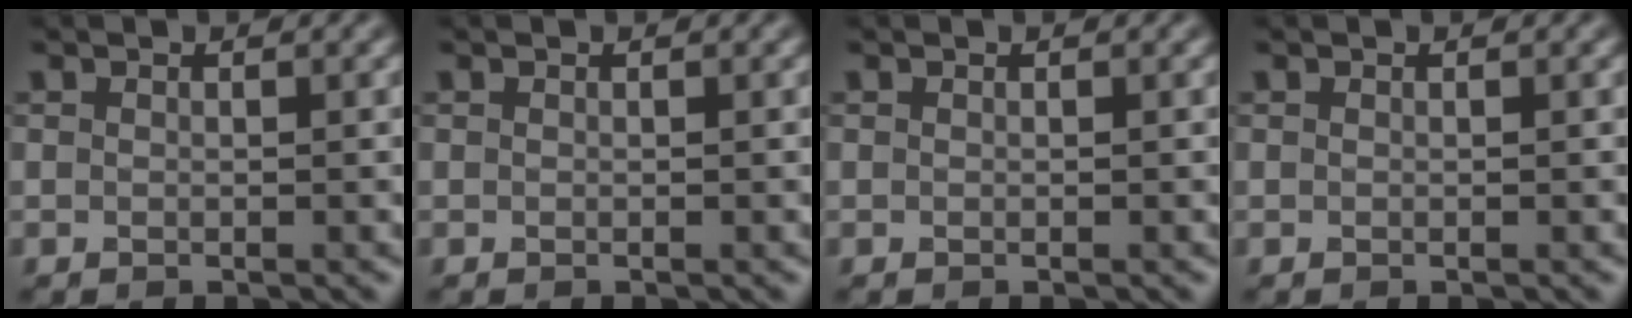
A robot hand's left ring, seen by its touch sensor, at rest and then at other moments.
{"total": 0.0}
{"total": 0.0}
{"total": 0.0}